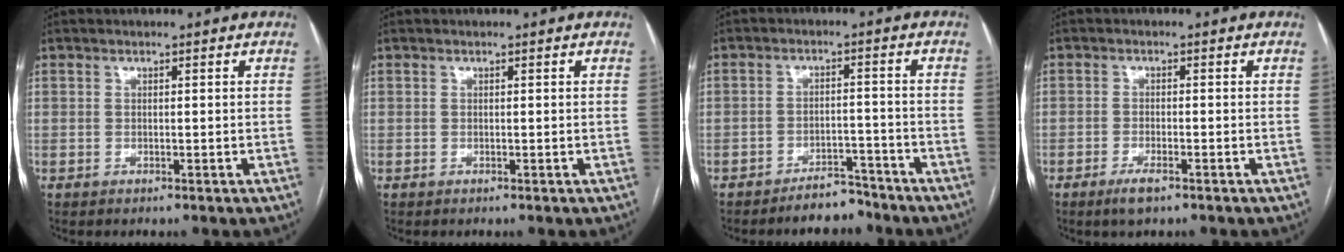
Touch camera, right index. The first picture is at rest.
{"total": 0.0}
{"total": 4.9, "force": [-4.4, 1.9, 1.2], "torque": [-0.013, 0.006, -0.067]}
{"total": 3.0, "force": [-2.0, 0.7, 2.1], "torque": [-0.044, -0.002, -0.035]}